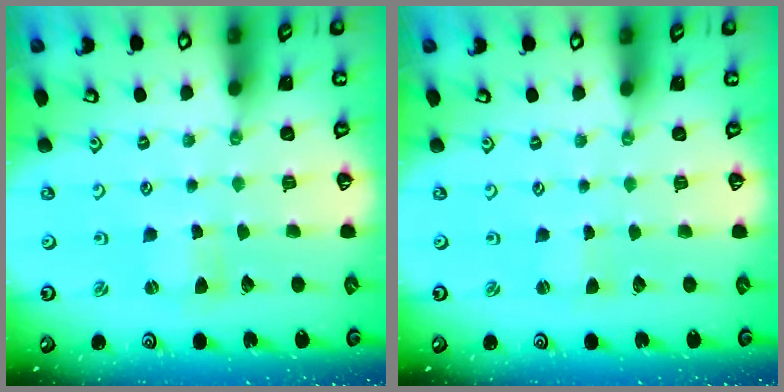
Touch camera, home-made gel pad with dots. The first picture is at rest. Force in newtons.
{"total": 0.0}